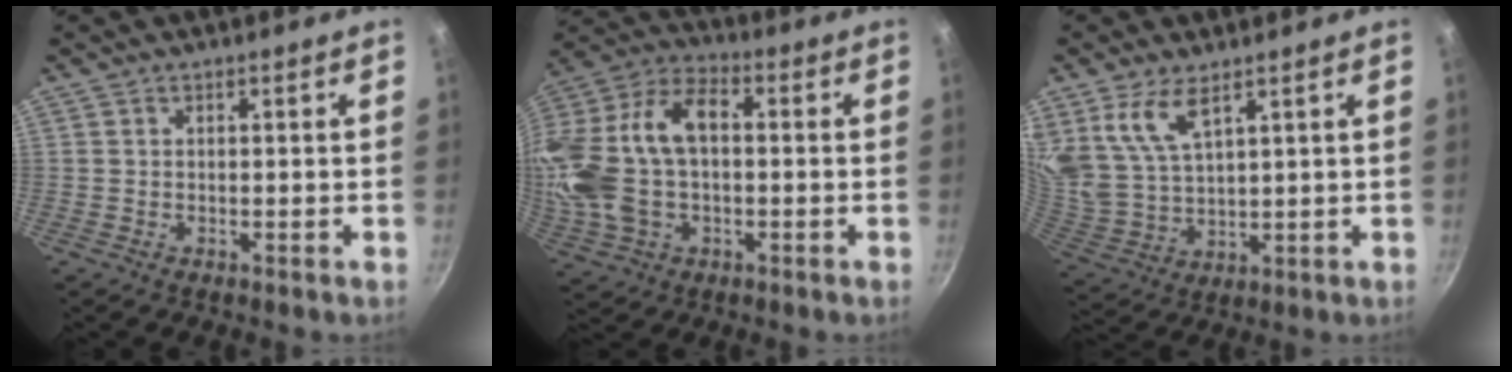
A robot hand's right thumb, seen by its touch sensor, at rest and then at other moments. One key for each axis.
{"total": 22.7, "fx": 0.2, "fy": 14.4, "fz": 17.5, "tx": -0.362, "ty": 0.044, "tz": 0.001}
{"total": 10.0, "fx": 5.7, "fy": 4.8, "fz": 6.7, "tx": -0.127, "ty": -0.034, "tz": 0.127}